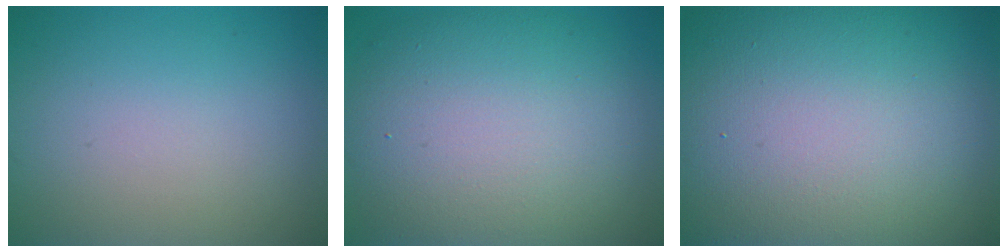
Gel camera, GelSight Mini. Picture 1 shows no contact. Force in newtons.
{"total": 12.0, "press": 12.0, "slide": 0.8}
{"total": 24.5, "press": 24.4, "slide": 1.3}